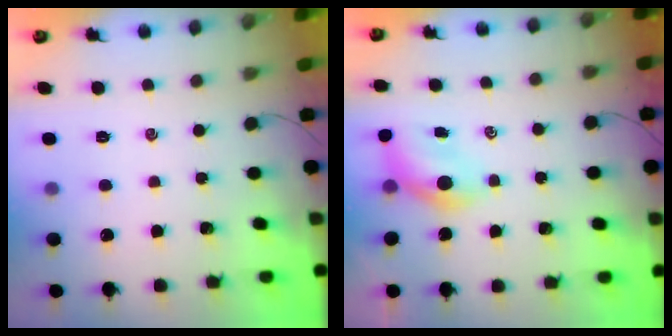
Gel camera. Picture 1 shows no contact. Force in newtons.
{"total": 5.1, "press": 5.0, "slide": 1.2}